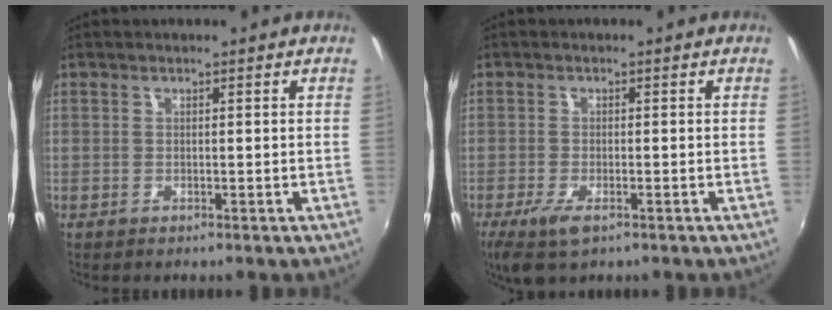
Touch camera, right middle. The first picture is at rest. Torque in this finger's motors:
{"motor_torque": [0.78, -0.72, 0.37, 0.09]}